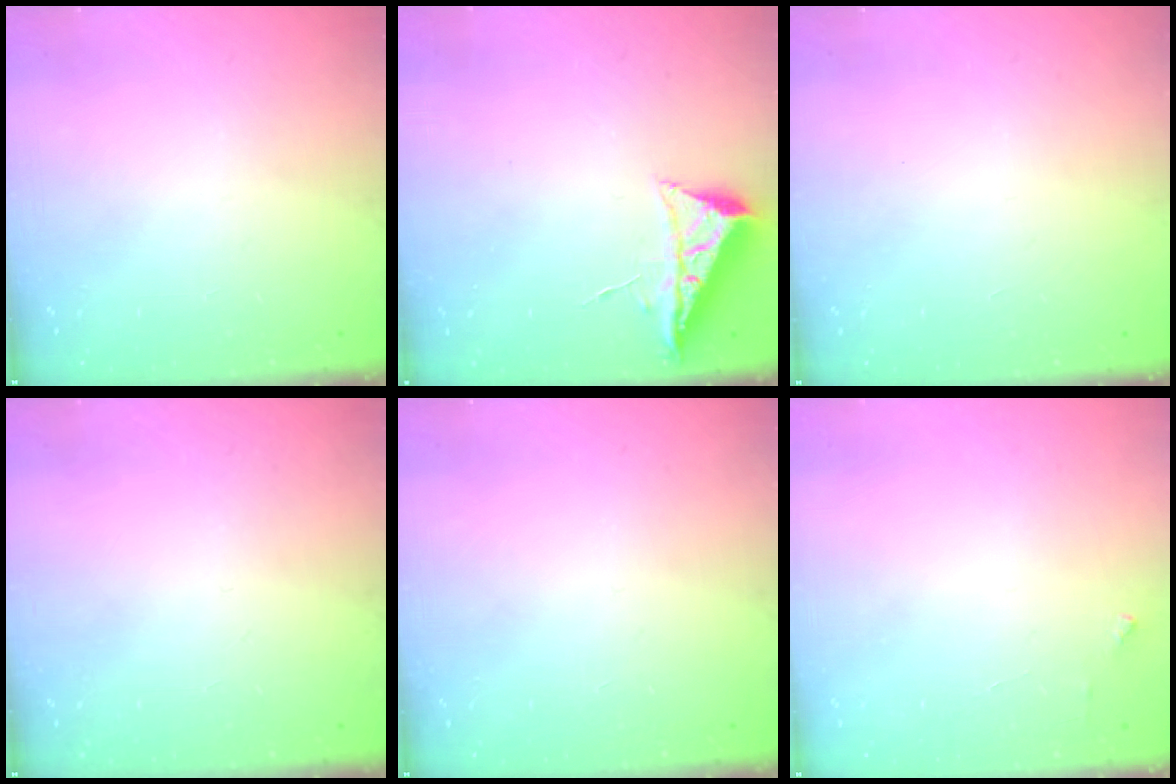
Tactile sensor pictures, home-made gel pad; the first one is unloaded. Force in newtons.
{"total": 6.5, "press": 6.5, "slide": 0.8}
{"total": 1.6, "press": 1.5, "slide": 0.1}
{"total": 0.0}
{"total": 0.0}
{"total": 2.6, "press": 2.6, "slide": 0.2}